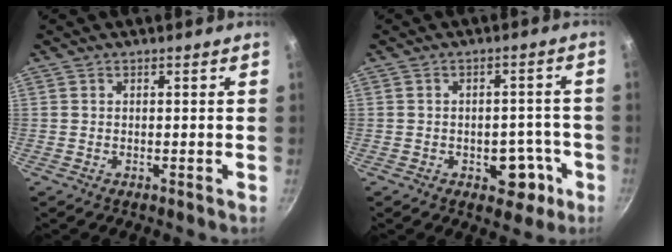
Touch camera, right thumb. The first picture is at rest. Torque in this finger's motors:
{"motor_torque": [2.75, 2.25, 1.70, -1.07, 0.49]}